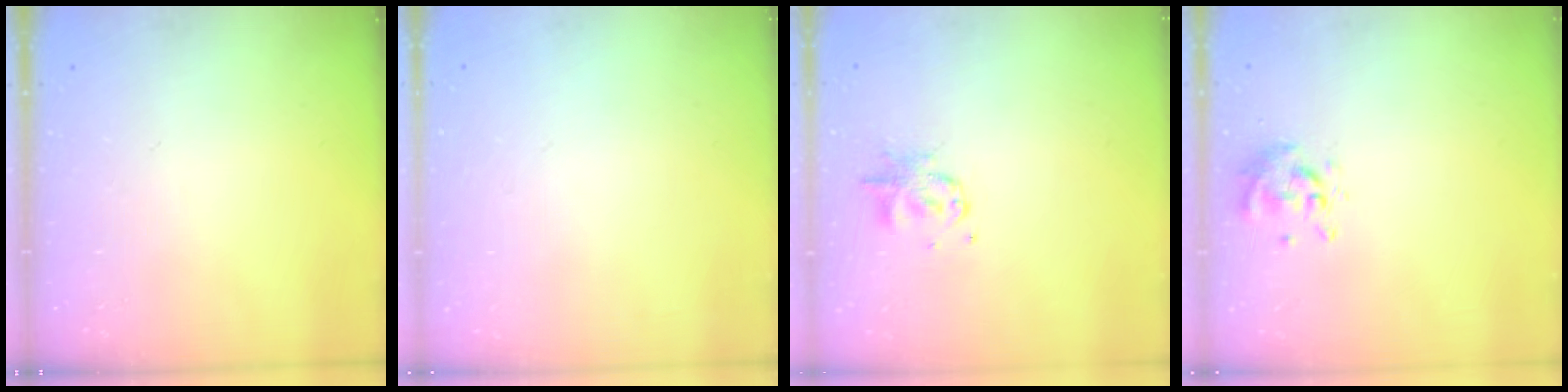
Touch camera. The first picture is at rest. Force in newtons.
{"total": 1.9, "press": 1.9, "slide": 0.2}
{"total": 2.9, "press": 2.8, "slide": 0.4}
{"total": 0.6, "press": 0.6, "slide": 0.2}